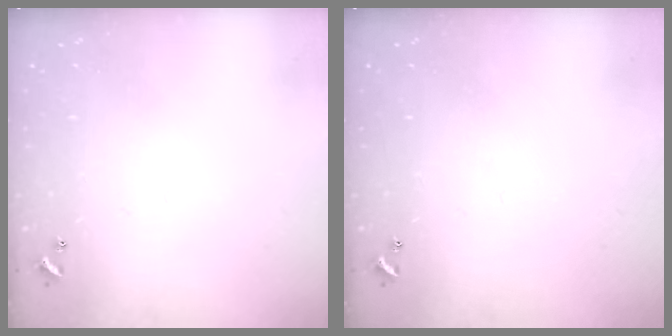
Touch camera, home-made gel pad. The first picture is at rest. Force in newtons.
{"total": 0.0}